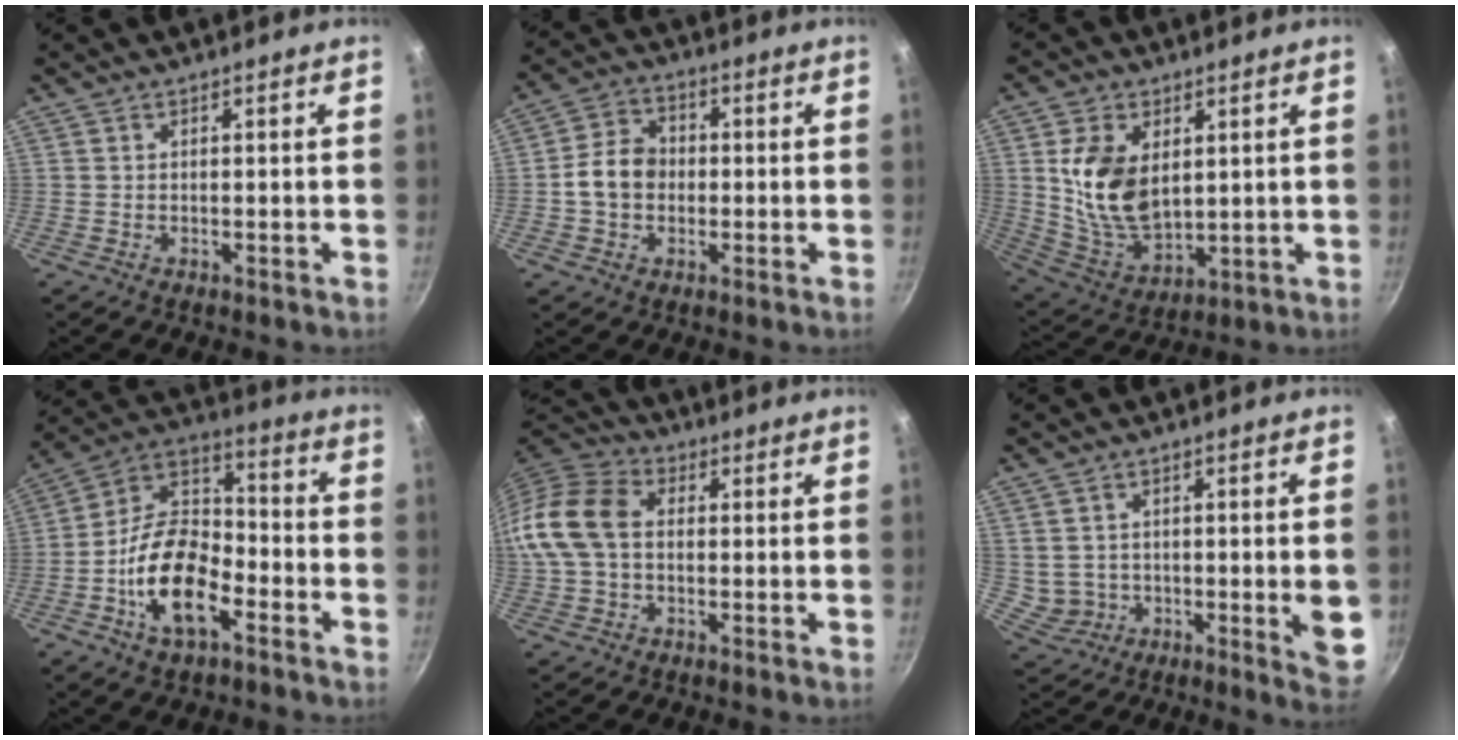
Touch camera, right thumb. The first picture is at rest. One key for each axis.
{"total": 8.0, "fx": -0.7, "fy": 6.5, "fz": 4.6, "tx": -0.056, "ty": 0.023, "tz": -0.024}
{"total": 13.9, "fx": 2.8, "fy": 9.0, "fz": 10.2, "tx": -0.173, "ty": -0.028, "tz": 0.069}
{"total": 16.4, "fx": -6.4, "fy": 8.8, "fz": 12.2, "tx": -0.199, "ty": 0.051, "tz": -0.135}
{"total": 12.8, "fx": 0.6, "fy": 9.2, "fz": 8.9, "tx": -0.157, "ty": 0.027, "tz": -0.005}
{"total": 8.8, "fx": -0.1, "fy": 5.2, "fz": 7.1, "tx": -0.073, "ty": 0.000, "tz": 0.013}